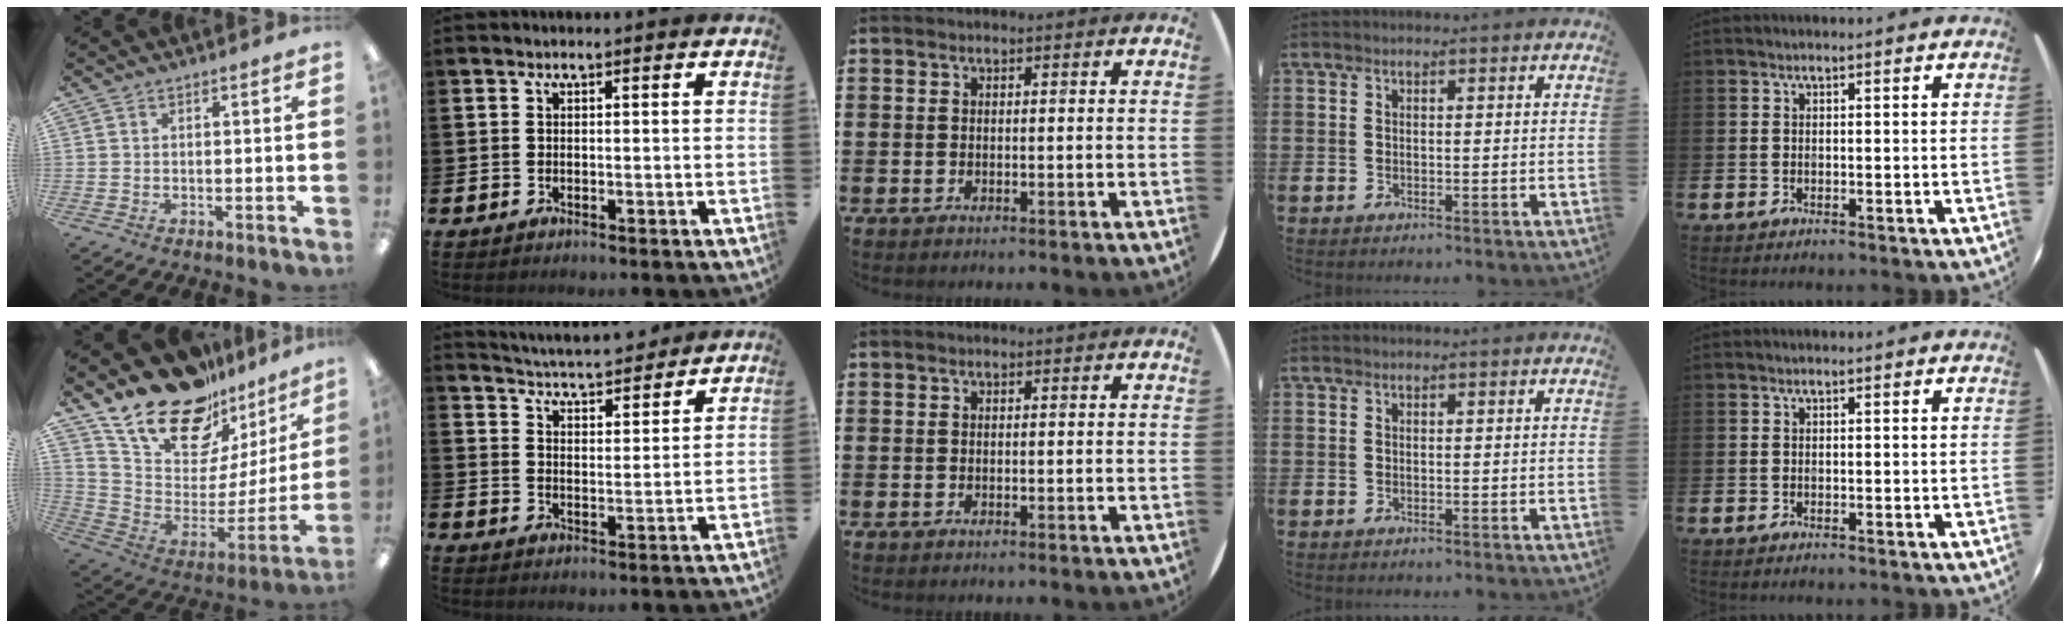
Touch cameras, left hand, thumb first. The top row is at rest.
{"thumb": {"total": 23.2, "force": [18.2, 10.8, 9.4], "torque": [-0.169, -0.125, 0.336]}, "index": {"total": 5.4, "force": [5.3, 0.4, 0.5], "torque": [-0.032, -0.037, 0.094]}}